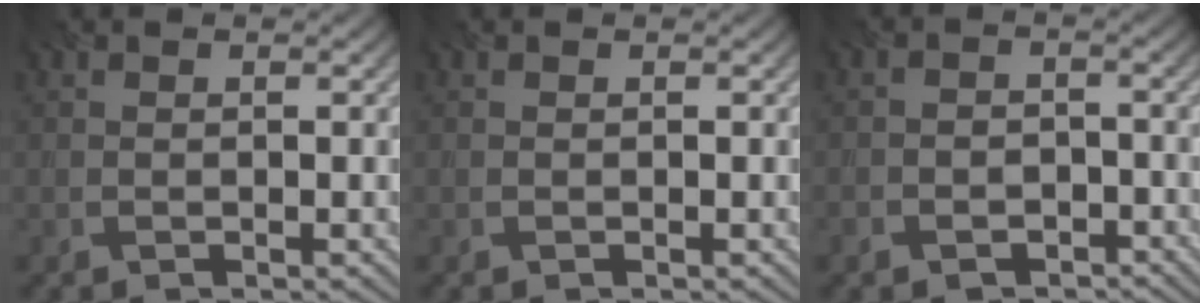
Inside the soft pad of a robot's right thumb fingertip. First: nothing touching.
{"total": 0.0}
{"total": 3.4, "force": [-2.4, 2.1, 1.3], "torque": [-0.013, 0.000, -0.041]}